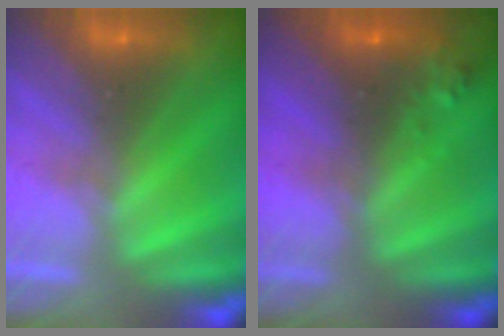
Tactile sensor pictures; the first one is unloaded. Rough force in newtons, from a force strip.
{"total": 7.1}